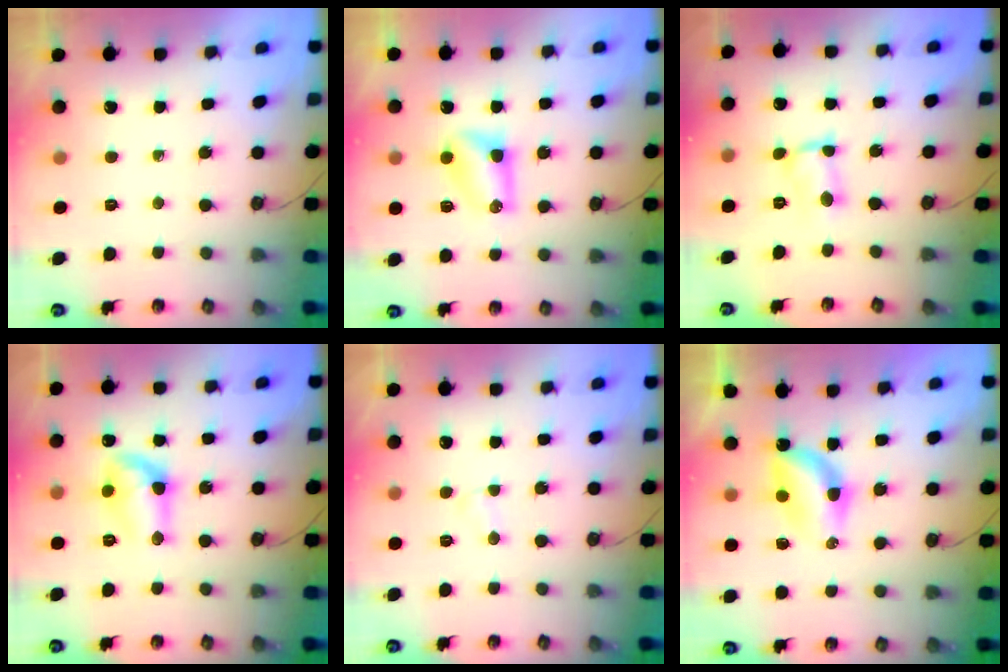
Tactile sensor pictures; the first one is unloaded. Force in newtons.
{"total": 6.0, "press": 5.9, "slide": 0.8}
{"total": 2.7, "press": 2.7, "slide": 0.1}
{"total": 11.8, "press": 11.7, "slide": 1.0}
{"total": 2.6, "press": 2.6, "slide": 0.2}
{"total": 7.8, "press": 6.5, "slide": 4.3}